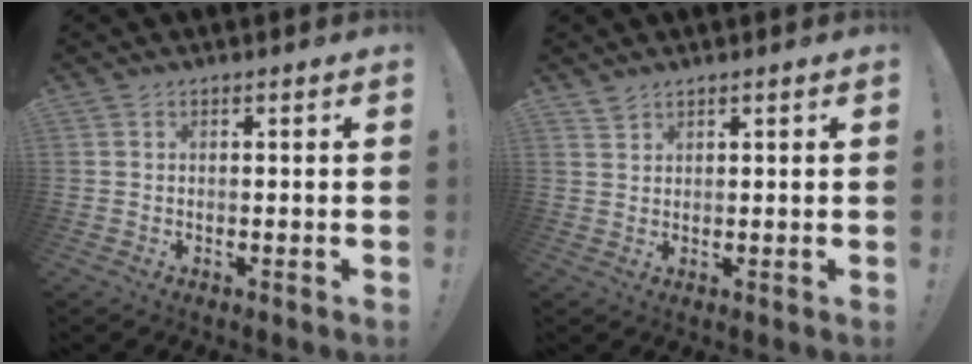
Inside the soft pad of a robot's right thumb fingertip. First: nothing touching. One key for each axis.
{"total": 1.9, "fx": 1.7, "fy": 0.6, "fz": 0.4, "tx": 0.006, "ty": -0.016, "tz": 0.031}